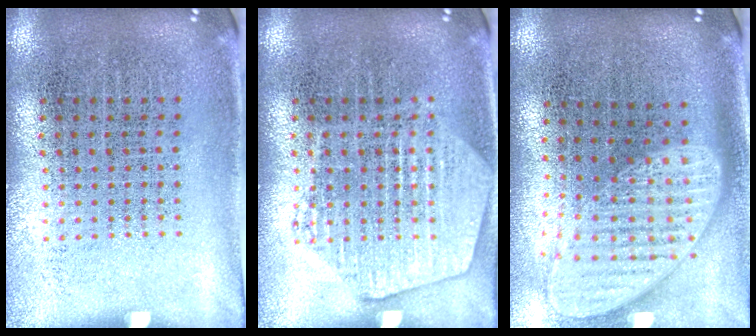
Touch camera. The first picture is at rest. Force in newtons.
{"total": 2.4, "press": 2.4, "slide": 0.3}
{"total": 2.0, "press": 1.5, "slide": 1.3}